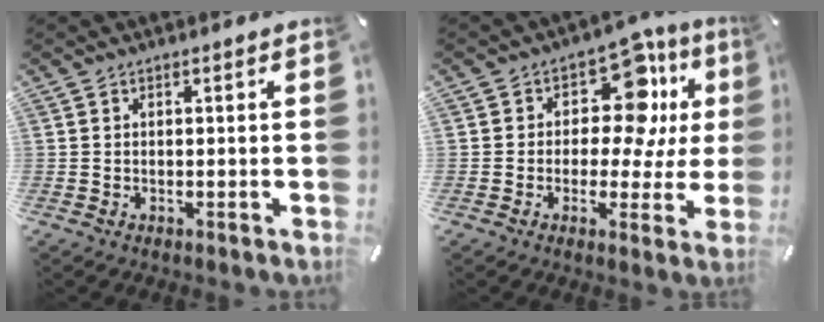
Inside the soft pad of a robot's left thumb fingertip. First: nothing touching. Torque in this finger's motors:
{"motor_torque": [0.17, 0.44, 0.18, 0.29, -0.02]}